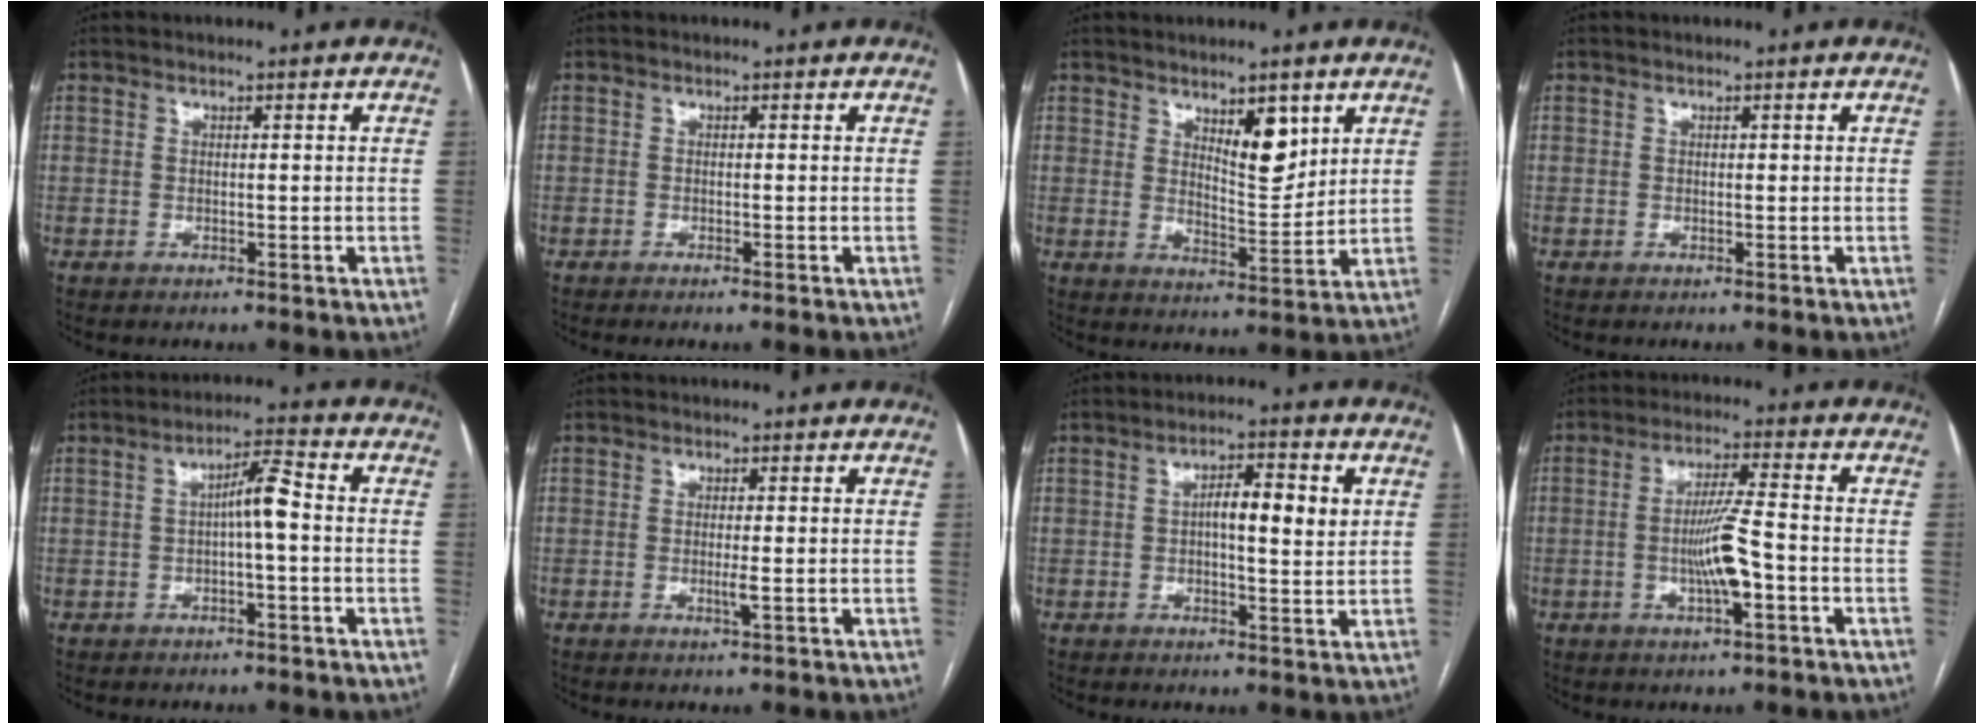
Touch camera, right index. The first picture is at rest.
{"total": 0.5, "force": [-0.4, -0.1, 0.4], "torque": [-0.009, 0.001, -0.007]}
{"total": 6.6, "force": [3.6, 2.2, 5.1], "torque": [-0.082, -0.010, 0.061]}
{"total": 0.0}
{"total": 4.7, "force": [-0.2, 0.5, 4.6], "torque": [-0.076, 0.016, -0.004]}
{"total": 1.5, "force": [-0.3, -0.2, 1.4], "torque": [-0.028, -0.004, -0.006]}
{"total": 6.5, "force": [1.3, 1.6, 6.2], "torque": [-0.099, 0.011, 0.017]}
{"total": 7.3, "force": [-1.8, 0.3, 7.1], "torque": [-0.135, 0.000, -0.034]}